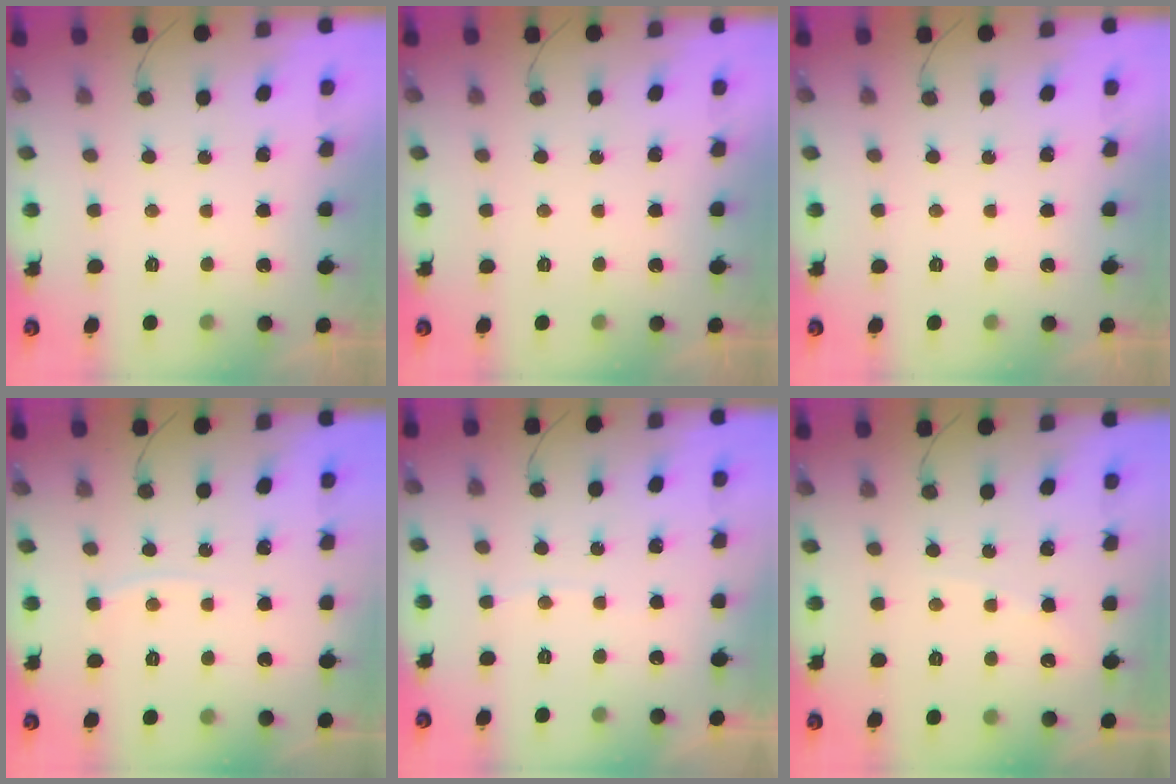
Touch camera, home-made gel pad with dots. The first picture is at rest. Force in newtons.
{"total": 0.0}
{"total": 0.0}
{"total": 3.1, "press": 3.1, "slide": 0.2}
{"total": 2.5, "press": 2.5, "slide": 0.3}
{"total": 3.4, "press": 3.4, "slide": 0.4}